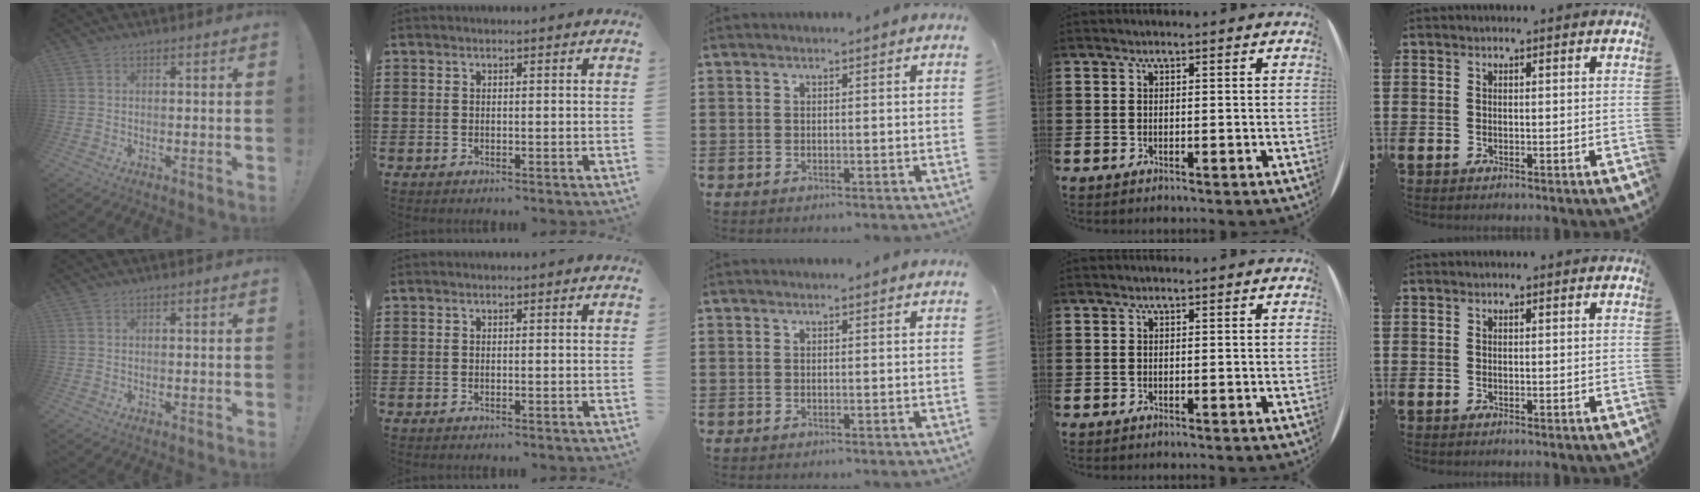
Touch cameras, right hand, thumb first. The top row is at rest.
{}